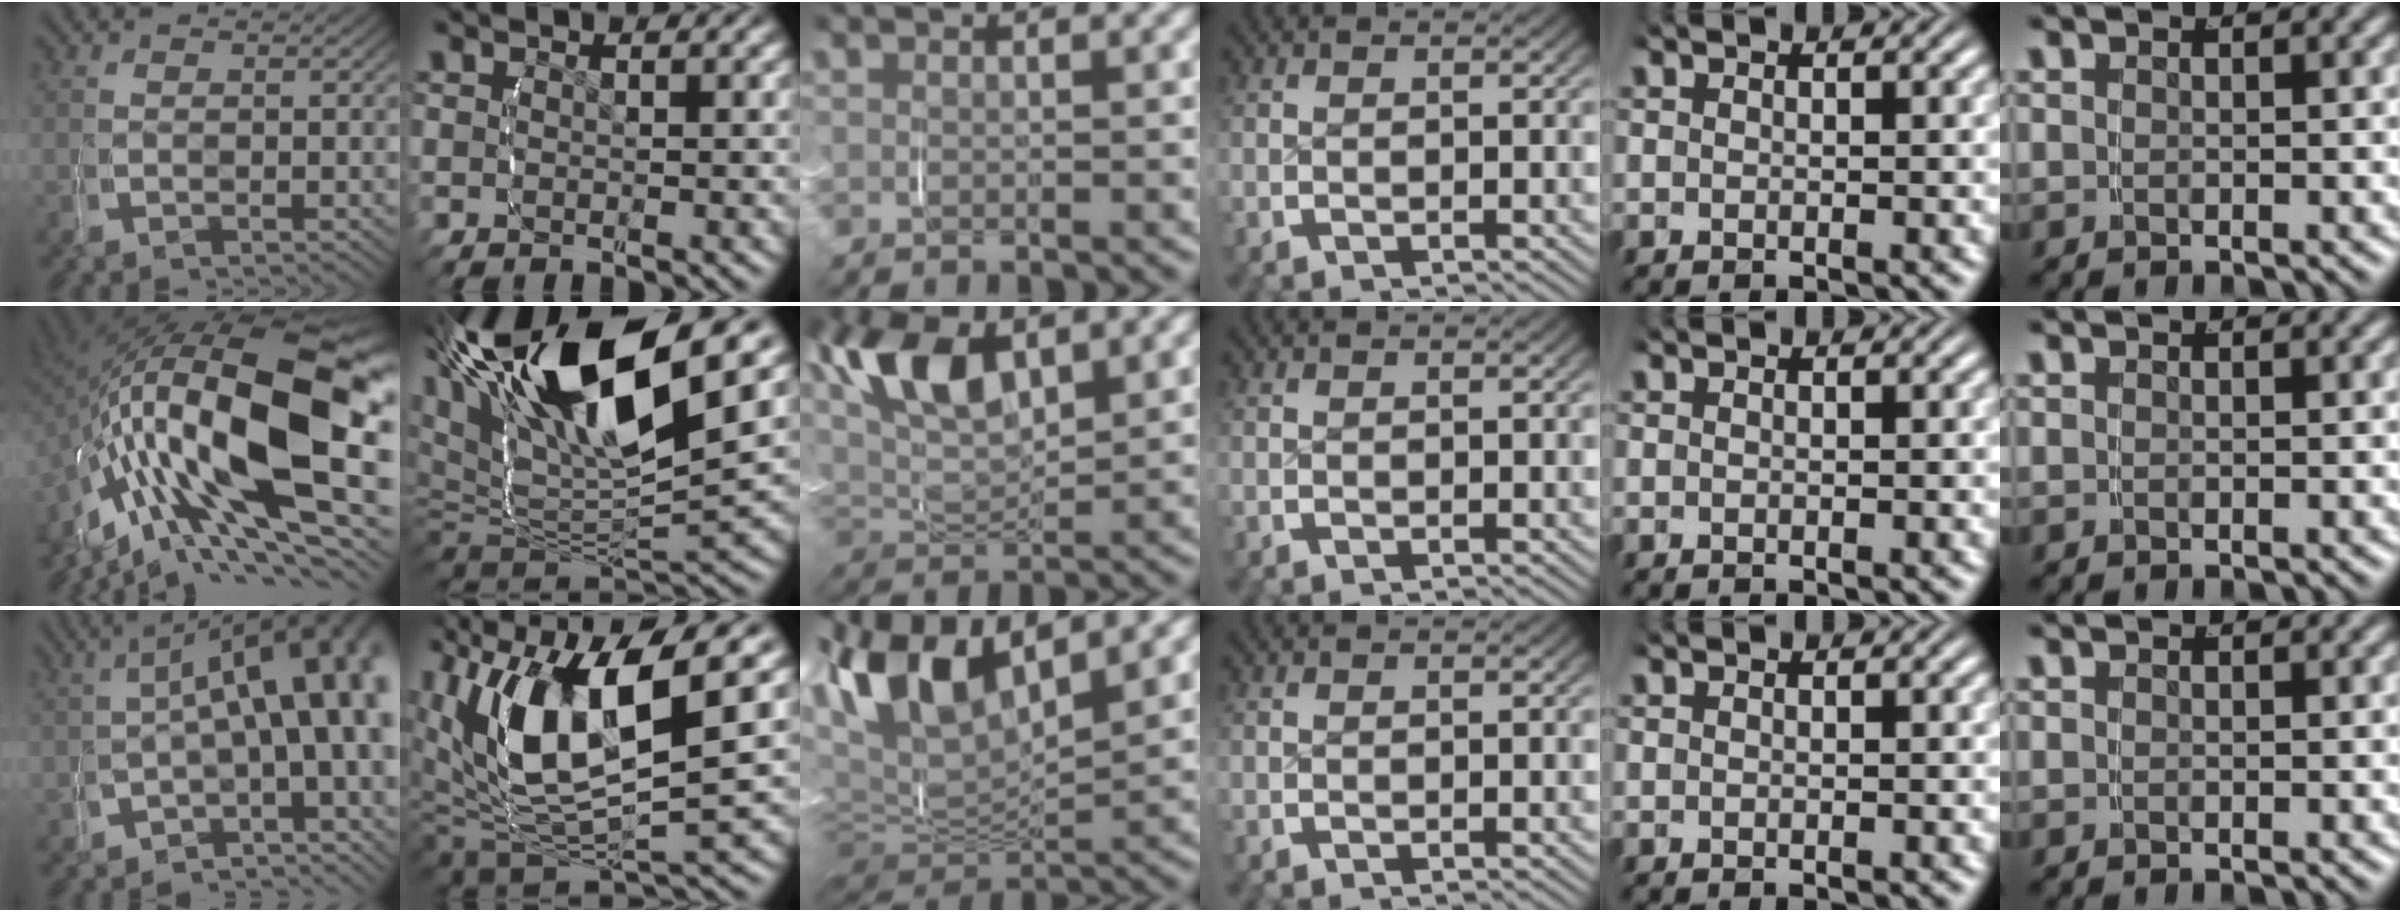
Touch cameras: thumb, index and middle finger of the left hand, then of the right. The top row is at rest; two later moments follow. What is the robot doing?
{"motion": "grasp_and_lifting", "object": "router"}